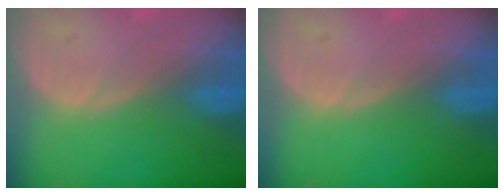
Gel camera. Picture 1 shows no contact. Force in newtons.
{"total": 0.0}